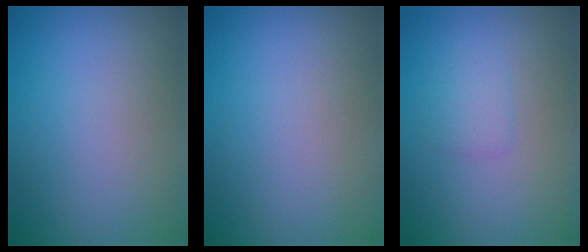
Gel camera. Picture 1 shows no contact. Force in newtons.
{"total": 0.0}
{"total": 1.3, "press": 1.2, "slide": 0.0}